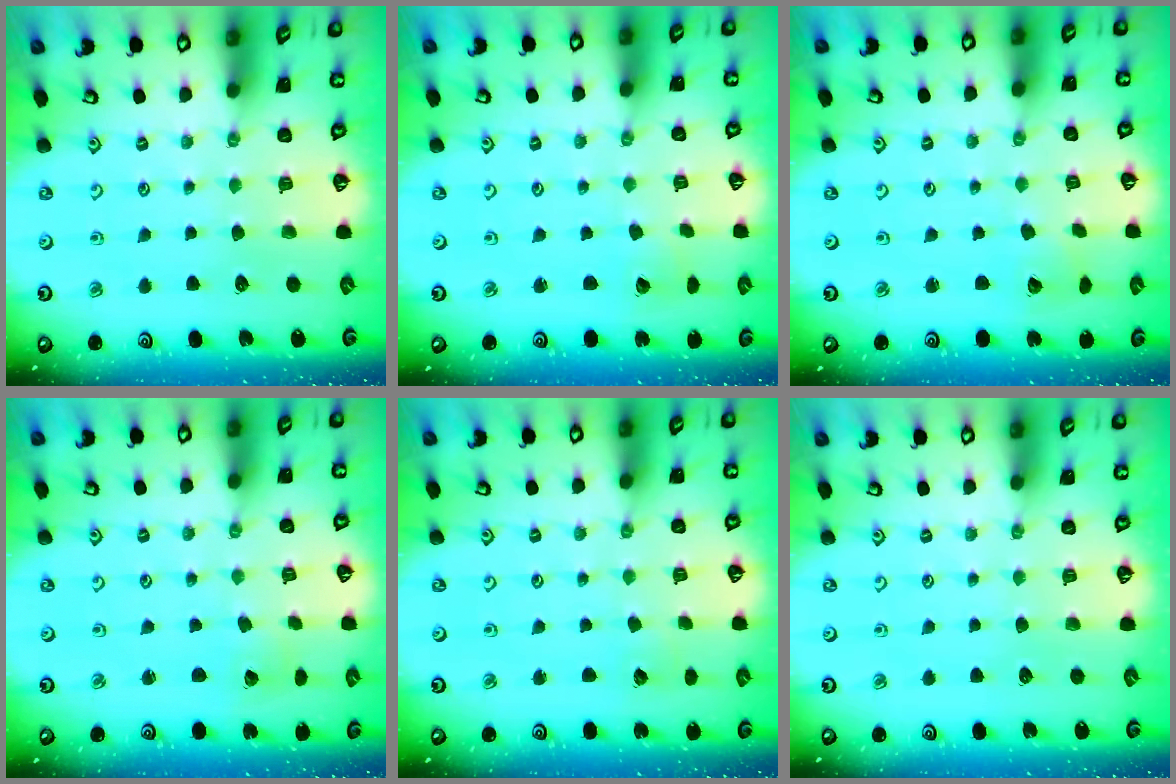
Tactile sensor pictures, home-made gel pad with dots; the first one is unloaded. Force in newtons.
{"total": 2.0, "press": 2.0, "slide": 0.3}
{"total": 2.2, "press": 2.2, "slide": 0.3}
{"total": 1.8, "press": 1.8, "slide": 0.1}
{"total": 3.7, "press": 3.7, "slide": 0.3}
{"total": 0.0}